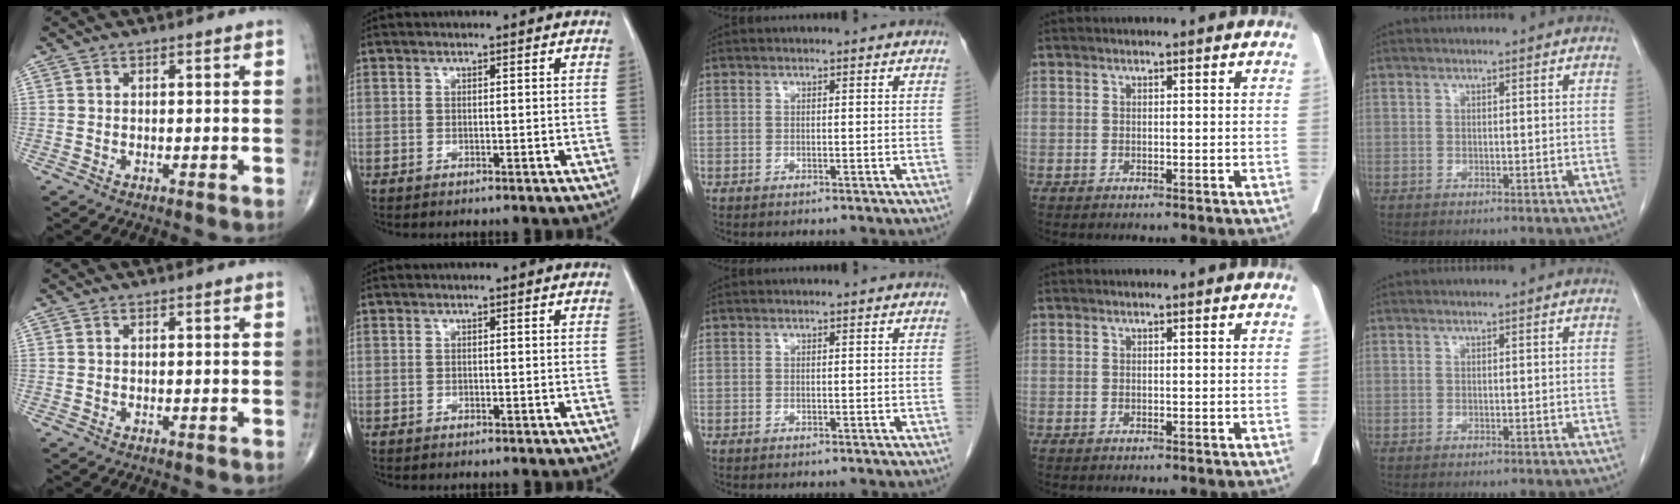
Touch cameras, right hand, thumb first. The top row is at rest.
{}